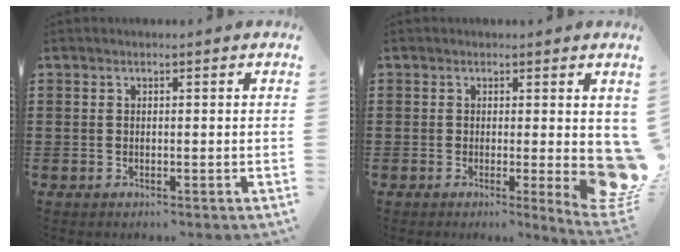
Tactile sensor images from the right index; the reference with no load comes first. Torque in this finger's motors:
{"motor_torque": [2.13, 0.00, 1.05, 0.14]}